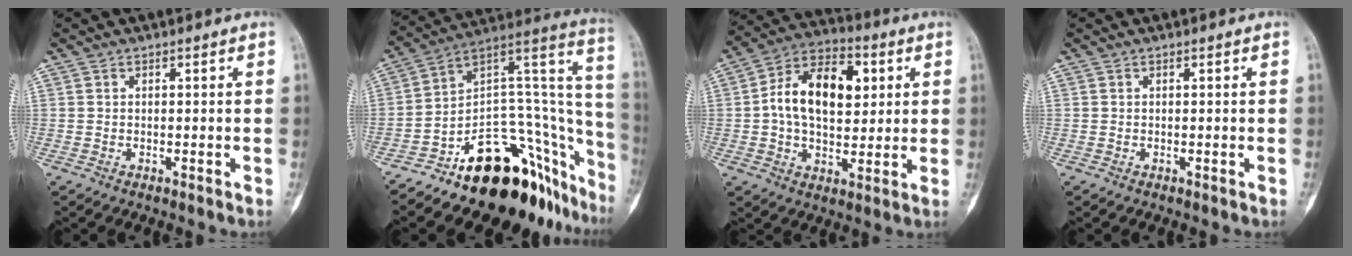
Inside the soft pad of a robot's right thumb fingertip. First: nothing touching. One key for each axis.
{"total": 27.8, "fx": -17.2, "fy": 12.5, "fz": 18.0, "tx": -0.117, "ty": 0.129, "tz": -0.249}
{"total": 16.0, "fx": 2.7, "fy": 9.9, "fz": 12.3, "tx": -0.181, "ty": 0.013, "tz": 0.038}
{"total": 0.0}